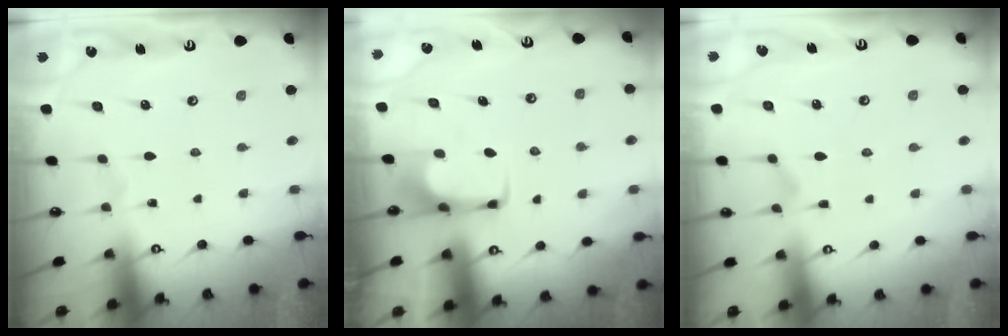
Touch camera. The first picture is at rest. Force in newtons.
{"total": 1.5, "press": 1.5, "slide": 0.5}
{"total": 3.6, "press": 3.4, "slide": 1.1}